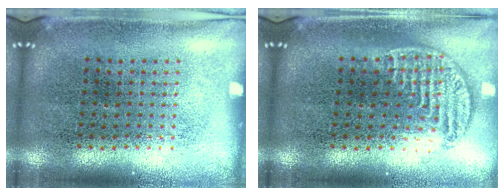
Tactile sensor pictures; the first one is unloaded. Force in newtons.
{"total": 1.2, "press": 1.0, "slide": 0.6}